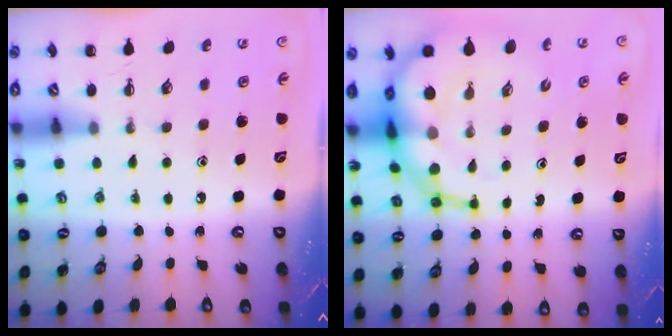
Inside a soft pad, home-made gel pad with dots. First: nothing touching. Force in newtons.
{"total": 14.3, "press": 13.8, "slide": 3.9}